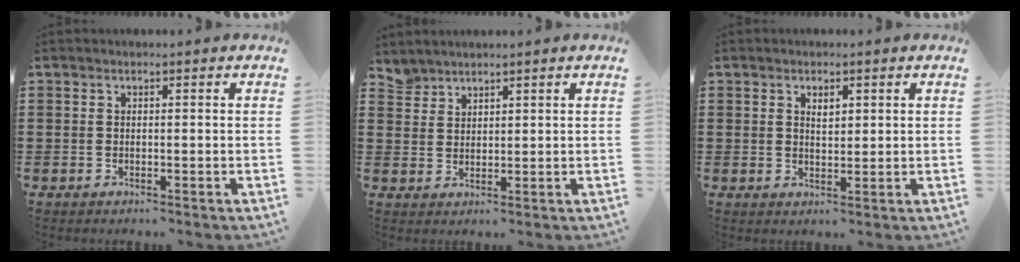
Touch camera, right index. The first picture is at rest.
{"total": 2.7, "force": [2.5, 0.9, -0.1], "torque": [-0.007, 0.001, 0.050]}
{"total": 2.0, "force": [0.8, 1.0, 1.5], "torque": [-0.024, 0.002, 0.012]}